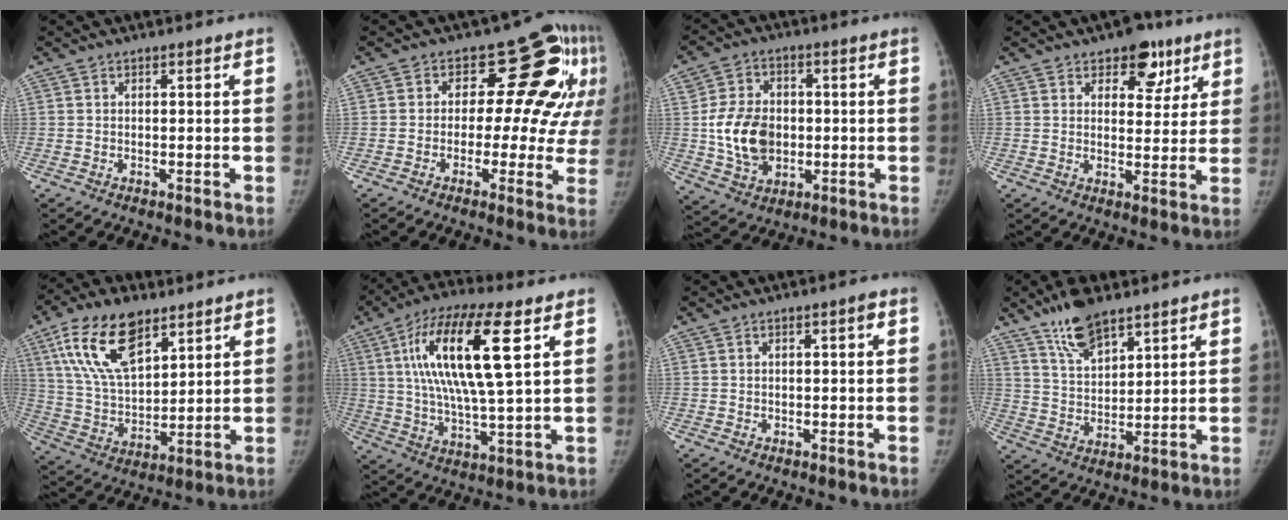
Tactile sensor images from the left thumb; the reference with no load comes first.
{"total": 16.1, "force": [5.0, 10.0, 11.6], "torque": [-0.078, -0.001, 0.052]}
{"total": 11.9, "force": [-0.5, 9.0, 7.8], "torque": [-0.115, 0.003, -0.002]}
{"total": 8.1, "force": [4.9, 4.8, 4.3], "torque": [-0.017, -0.021, 0.067]}
{"total": 17.1, "force": [9.4, 8.4, 11.6], "torque": [-0.189, -0.031, 0.182]}
{"total": 19.0, "force": [6.2, 4.7, 17.3], "torque": [-0.333, -0.005, 0.107]}
{"total": 1.5, "force": [0.3, 0.4, 1.4], "torque": [-0.020, 0.003, 0.005]}
{"total": 10.1, "force": [7.4, 3.9, 5.6], "torque": [-0.084, -0.040, 0.143]}